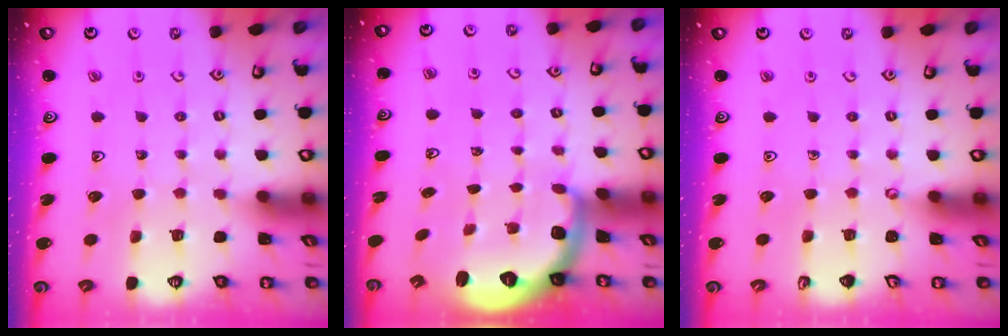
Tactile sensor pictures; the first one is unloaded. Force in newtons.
{"total": 1.9, "press": 1.8, "slide": 0.5}
{"total": 0.0}